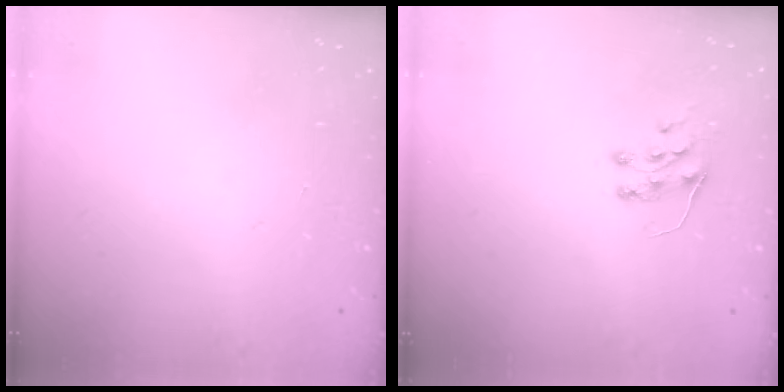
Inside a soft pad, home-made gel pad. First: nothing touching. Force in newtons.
{"total": 6.5, "press": 6.4, "slide": 0.6}